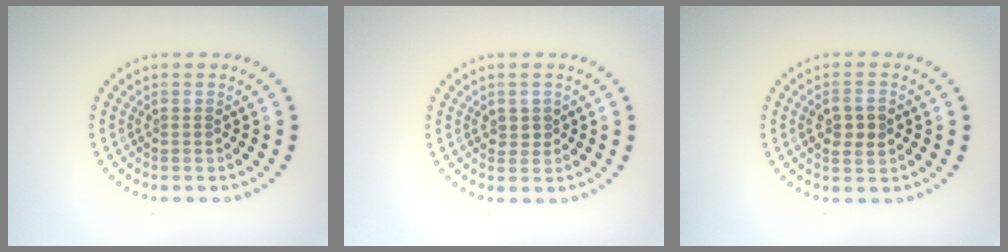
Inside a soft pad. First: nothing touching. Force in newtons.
{"total": 0.8, "press": 0.8, "slide": 0.2}
{"total": 2.7, "press": 2.7, "slide": 0.3}